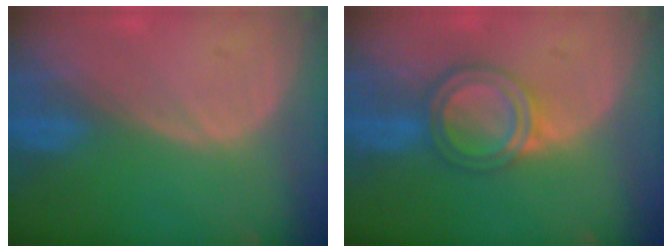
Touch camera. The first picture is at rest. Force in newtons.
{"total": 6.1, "press": 5.3, "slide": 3.0}